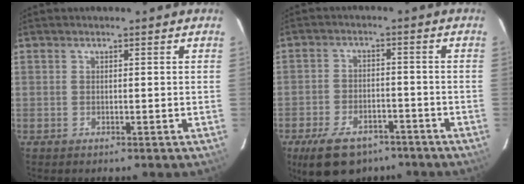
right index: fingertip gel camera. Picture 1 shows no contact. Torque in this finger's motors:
{"motor_torque": [0.91, -0.79, 0.47, 0.04]}